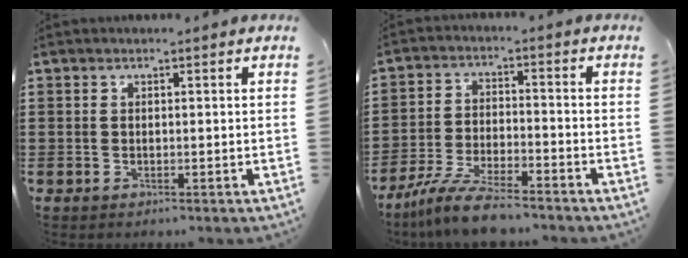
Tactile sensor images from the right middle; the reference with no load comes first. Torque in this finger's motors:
{"motor_torque": [0.36, -0.05, 0.21, 0.10]}